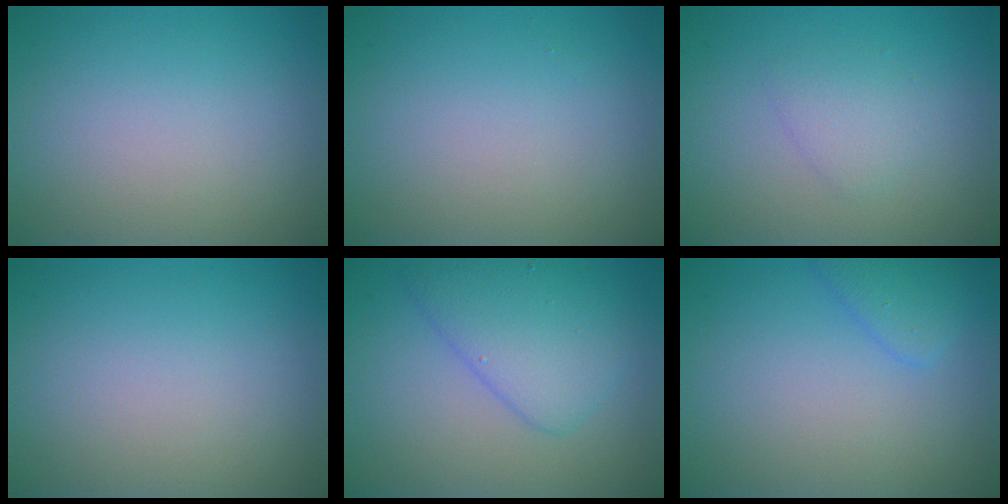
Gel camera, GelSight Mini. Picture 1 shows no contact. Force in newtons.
{"total": 0.0}
{"total": 1.6, "press": 1.6, "slide": 0.1}
{"total": 0.0}
{"total": 4.6, "press": 4.6, "slide": 0.1}
{"total": 1.9, "press": 1.9, "slide": 0.1}